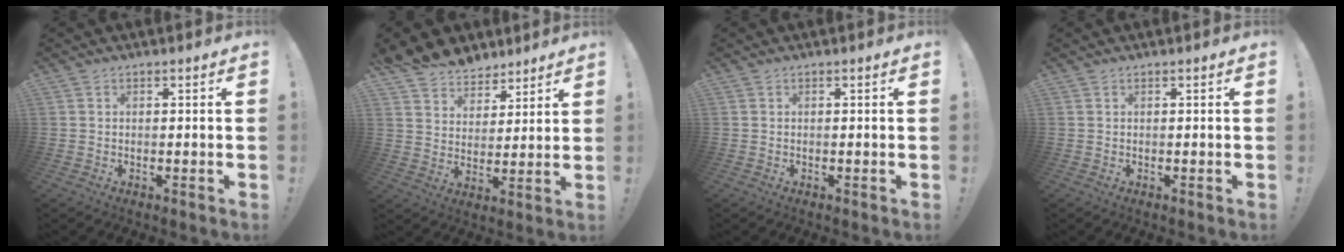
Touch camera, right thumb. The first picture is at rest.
{"total": 8.4, "force": [6.7, 5.0, 0.7], "torque": [-0.020, -0.055, 0.135]}
{"total": 0.0}
{"total": 0.0}